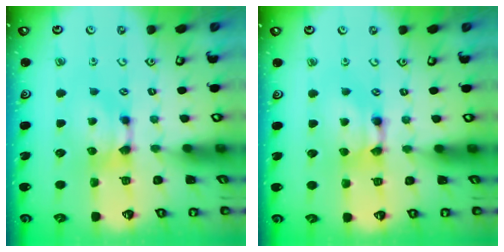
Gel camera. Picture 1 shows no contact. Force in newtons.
{"total": 1.9, "press": 1.9, "slide": 0.1}